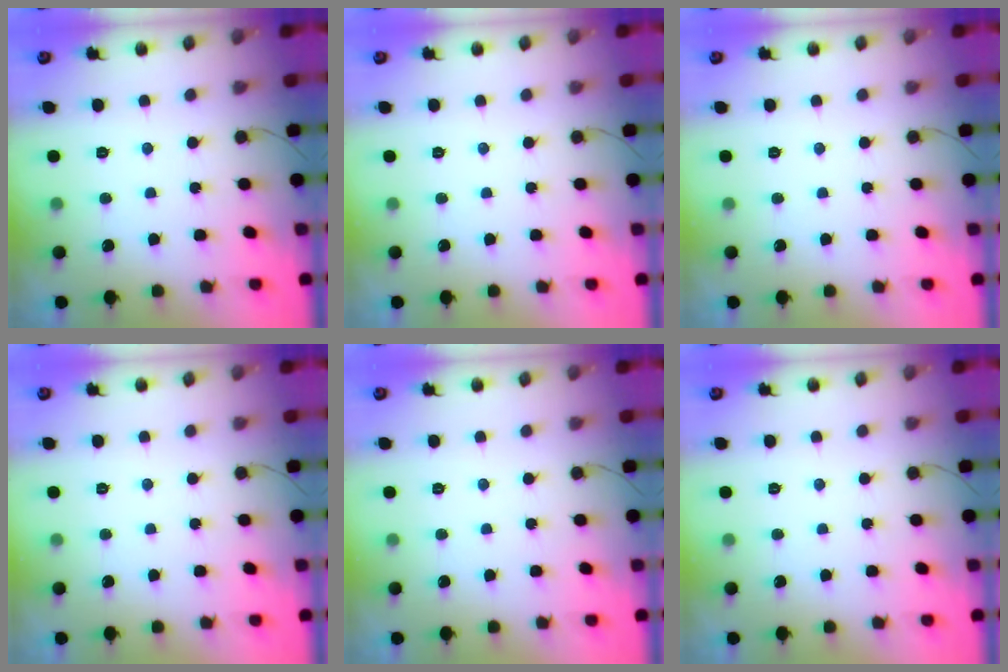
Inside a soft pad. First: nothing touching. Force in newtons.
{"total": 0.0}
{"total": 0.0}
{"total": 0.0}
{"total": 0.0}
{"total": 0.0}